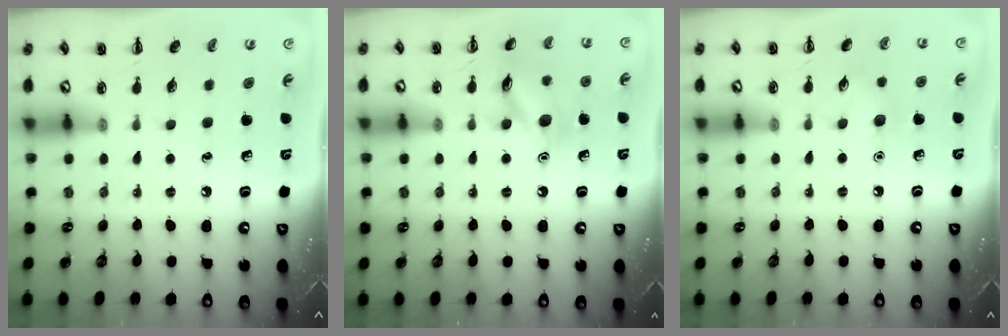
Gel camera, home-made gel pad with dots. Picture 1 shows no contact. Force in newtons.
{"total": 11.0, "press": 11.0, "slide": 0.5}
{"total": 5.7, "press": 5.5, "slide": 1.6}